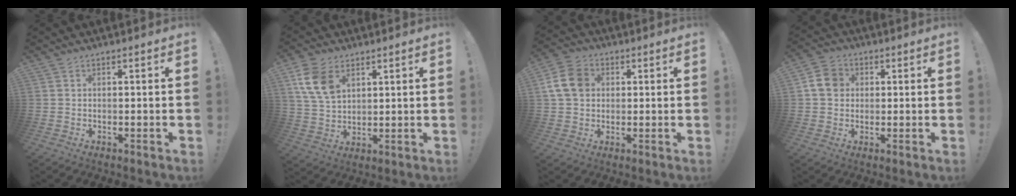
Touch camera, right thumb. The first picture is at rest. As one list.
[{"total": 11.4, "force": [5.3, 7.5, 6.8], "torque": [-0.129, -0.006, 0.105]}, {"total": 10.8, "force": [2.2, 8.6, 6.2], "torque": [-0.112, 0.009, 0.047]}, {"total": 7.7, "force": [1.4, 6.6, 3.6], "torque": [-0.053, 0.014, 0.032]}]